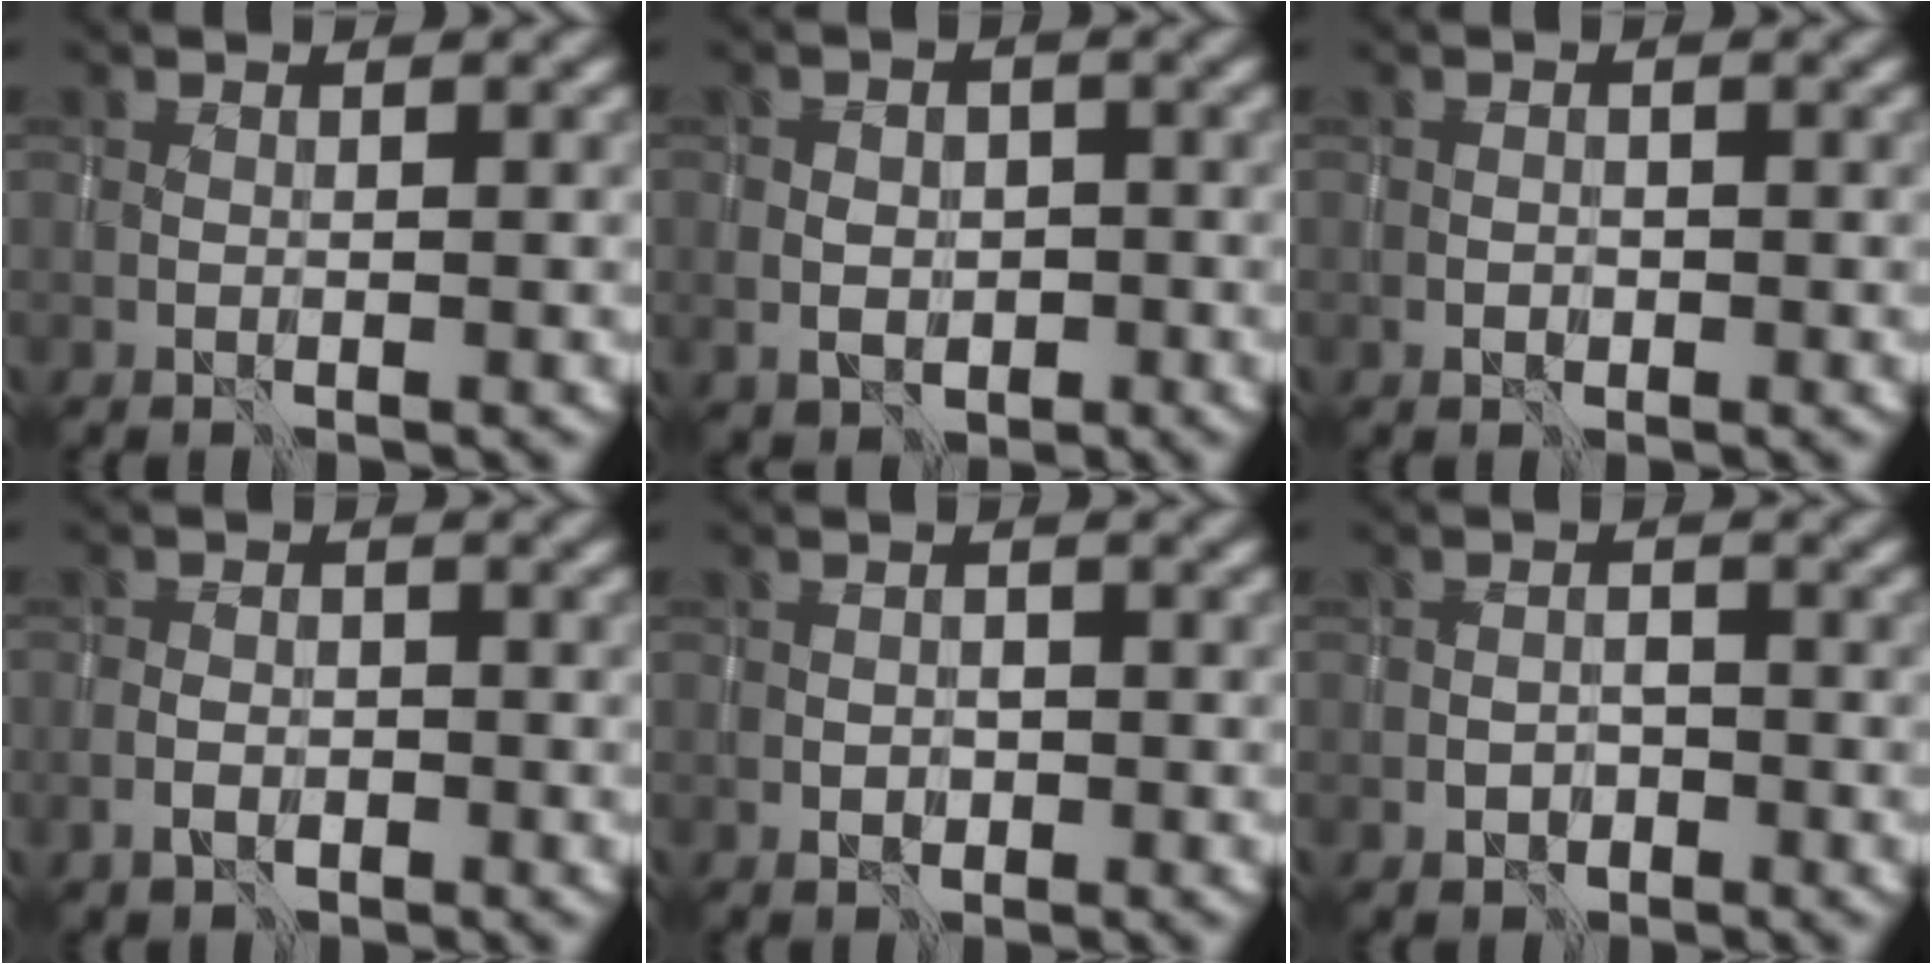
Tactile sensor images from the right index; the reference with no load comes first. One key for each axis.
{"total": 2.6, "fx": -0.4, "fy": 2.3, "fz": 1.2, "tx": -0.002, "ty": 0.002, "tz": -0.009}
{"total": 0.7, "fx": -0.2, "fy": 0.6, "fz": 0.3, "tx": -0.003, "ty": 0.002, "tz": -0.004}
{"total": 1.5, "fx": -0.9, "fy": 1.1, "fz": 0.6, "tx": -0.004, "ty": 0.007, "tz": -0.020}
{"total": 1.2, "fx": -0.4, "fy": 1.0, "fz": 0.5, "tx": -0.007, "ty": 0.002, "tz": -0.006}
{"total": 1.7, "fx": -1.0, "fy": 1.3, "fz": 0.6, "tx": -0.007, "ty": 0.005, "tz": -0.018}